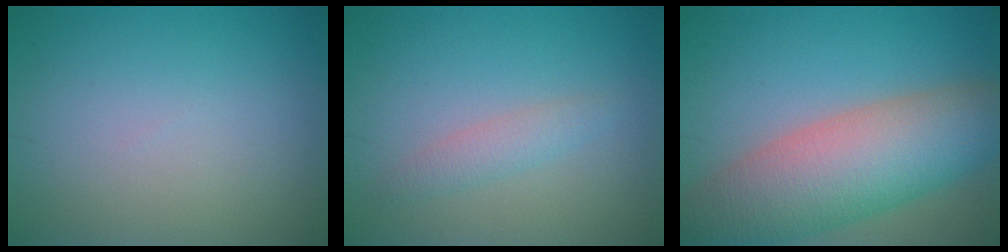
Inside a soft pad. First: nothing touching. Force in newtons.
{"total": 1.7, "press": 1.7, "slide": 0.1}
{"total": 10.5, "press": 10.4, "slide": 0.7}